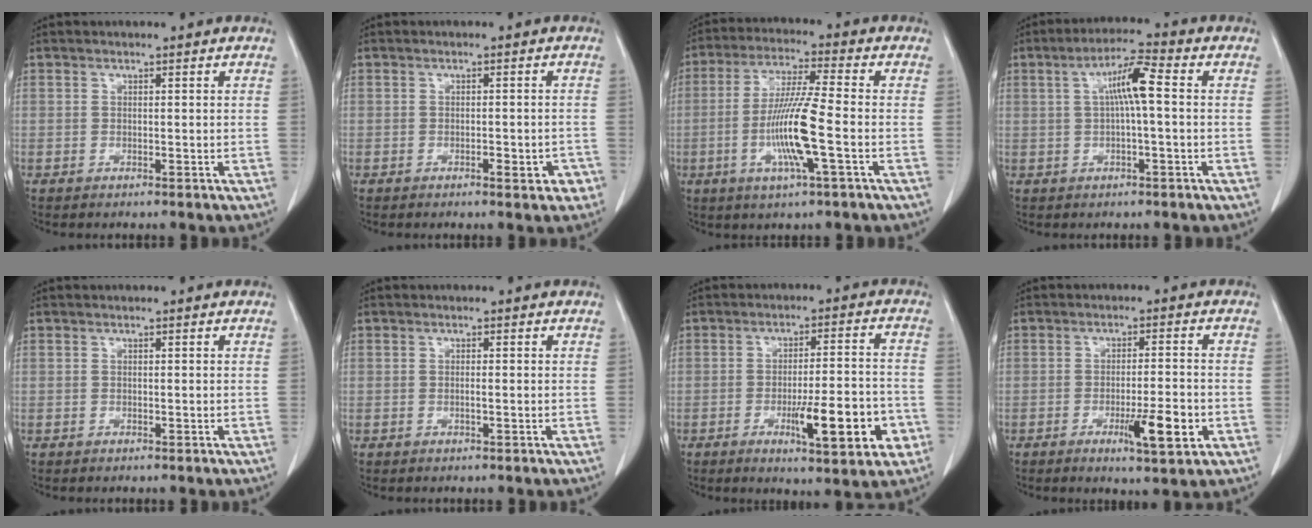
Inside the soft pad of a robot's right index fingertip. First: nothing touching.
{"total": 3.1, "force": [-1.7, 1.0, 2.4], "torque": [-0.025, 0.002, -0.022]}
{"total": 11.1, "force": [-2.8, -0.2, 10.7], "torque": [-0.212, -0.010, -0.059]}
{"total": 6.3, "force": [0.8, 0.5, 6.2], "torque": [-0.112, 0.017, 0.012]}
{"total": 0.0}
{"total": 0.6, "force": [-0.2, -0.1, 0.6], "torque": [-0.011, 0.001, -0.004]}
{"total": 11.4, "force": [-4.3, 1.9, 10.4], "torque": [-0.151, -0.001, -0.060]}
{"total": 7.2, "force": [-2.9, 0.9, 6.5], "torque": [-0.101, -0.008, -0.039]}